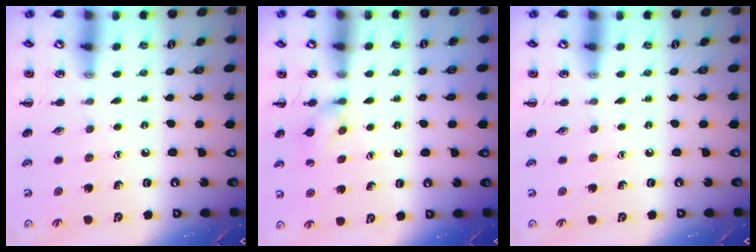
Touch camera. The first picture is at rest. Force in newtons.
{"total": 4.9, "press": 4.6, "slide": 1.6}
{"total": 0.0}